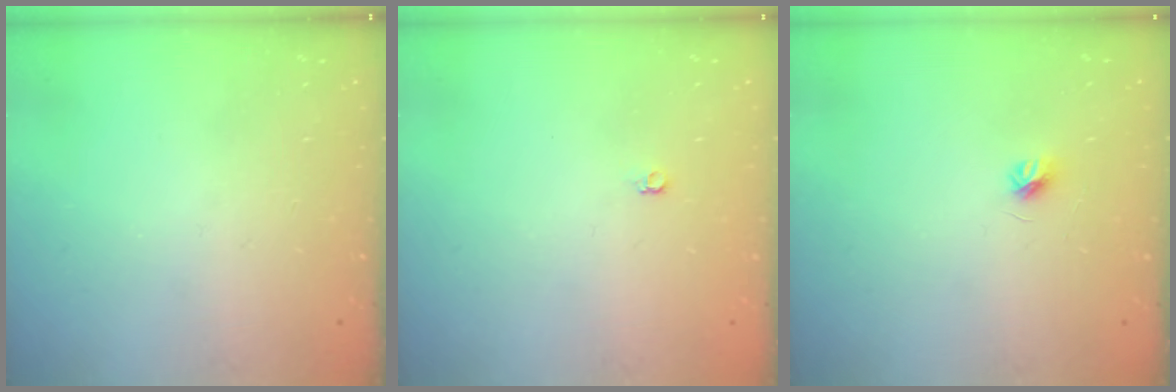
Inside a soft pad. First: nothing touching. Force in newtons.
{"total": 3.6, "press": 3.5, "slide": 0.6}
{"total": 4.1, "press": 4.0, "slide": 0.4}